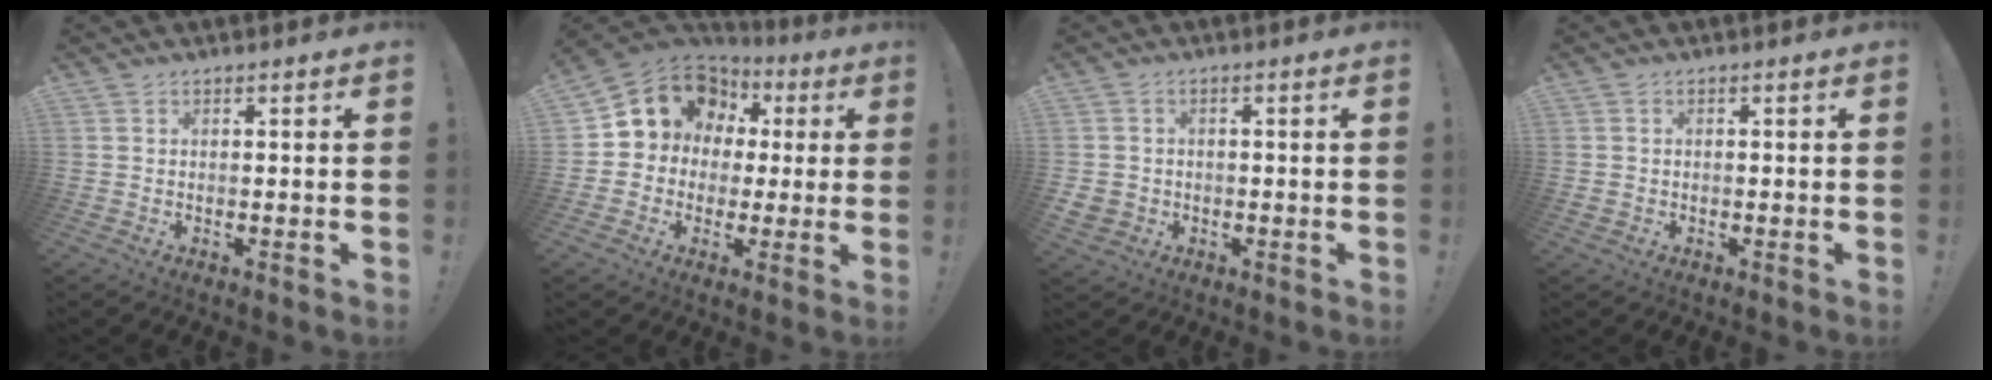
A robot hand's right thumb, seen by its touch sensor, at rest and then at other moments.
{"total": 12.4, "force": [4.2, 10.5, 5.1], "torque": [-0.079, -0.020, 0.089]}
{"total": 3.1, "force": [-0.5, 2.9, 1.1], "torque": [-0.023, -0.003, -0.011]}
{"total": 0.8, "force": [-0.3, 0.8, 0.1], "torque": [-0.002, 0.002, -0.006]}